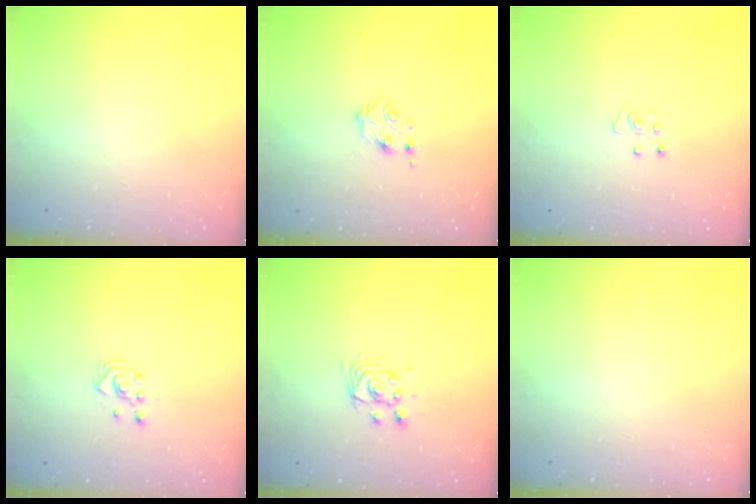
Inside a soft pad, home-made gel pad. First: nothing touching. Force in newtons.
{"total": 4.6, "press": 4.5, "slide": 0.6}
{"total": 2.8, "press": 2.8, "slide": 0.2}
{"total": 3.2, "press": 3.2, "slide": 0.4}
{"total": 5.3, "press": 5.3, "slide": 0.4}
{"total": 0.0}